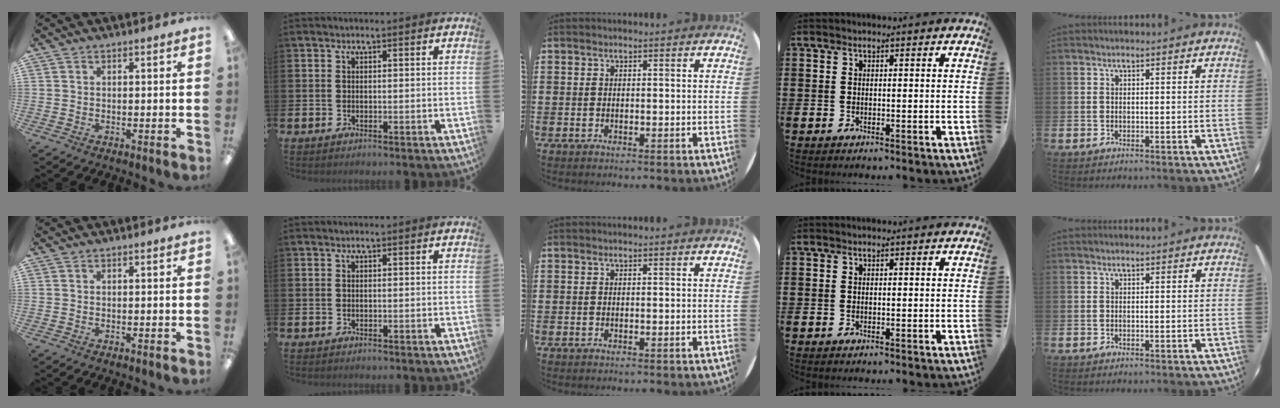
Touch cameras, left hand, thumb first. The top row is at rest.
{}